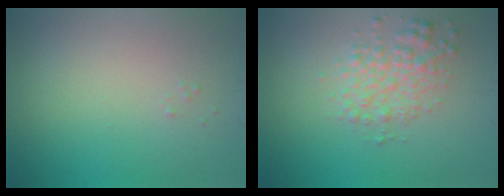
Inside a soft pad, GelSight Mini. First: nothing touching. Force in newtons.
{"total": 3.2, "press": 3.2, "slide": 0.0}